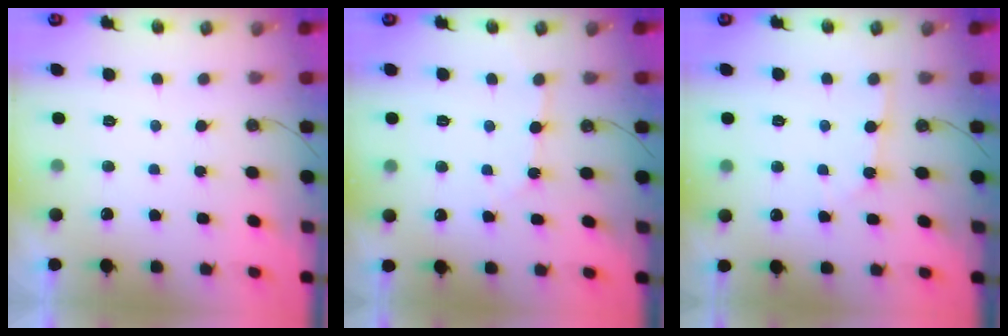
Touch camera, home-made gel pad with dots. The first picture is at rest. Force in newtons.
{"total": 3.3, "press": 3.3, "slide": 0.4}
{"total": 1.9, "press": 1.9, "slide": 0.1}